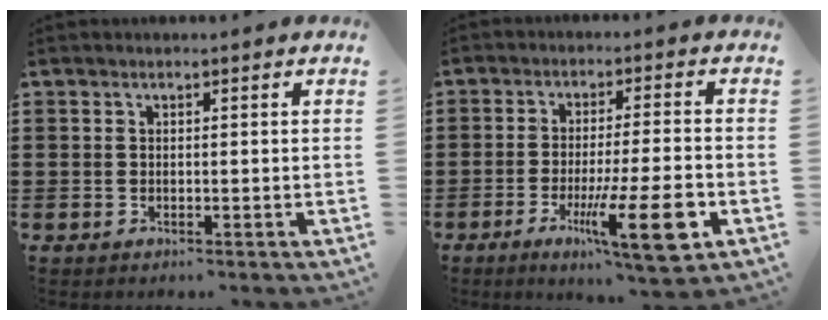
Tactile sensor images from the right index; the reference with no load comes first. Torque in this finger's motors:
{"motor_torque": [0.94, -0.48, 0.95, 0.18]}